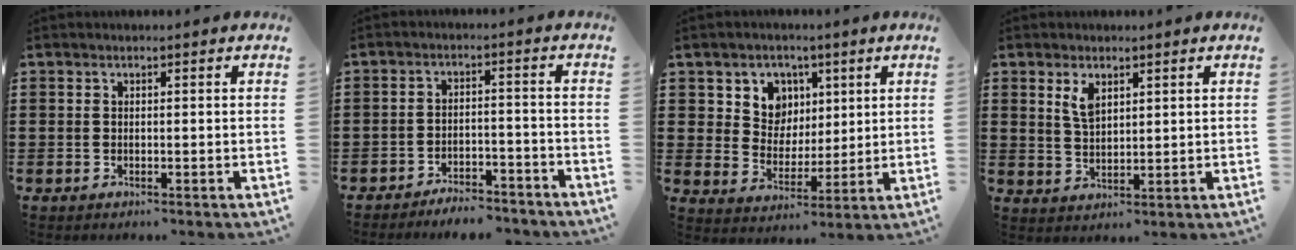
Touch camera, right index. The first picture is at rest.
{"total": 4.0, "force": [-4.0, 0.3, 0.3], "torque": [-0.009, 0.004, -0.082]}
{"total": 6.6, "force": [3.2, 5.7, 1.1], "torque": [-0.043, -0.002, 0.056]}
{"total": 3.4, "force": [2.0, 1.6, 2.3], "torque": [-0.052, 0.004, 0.036]}